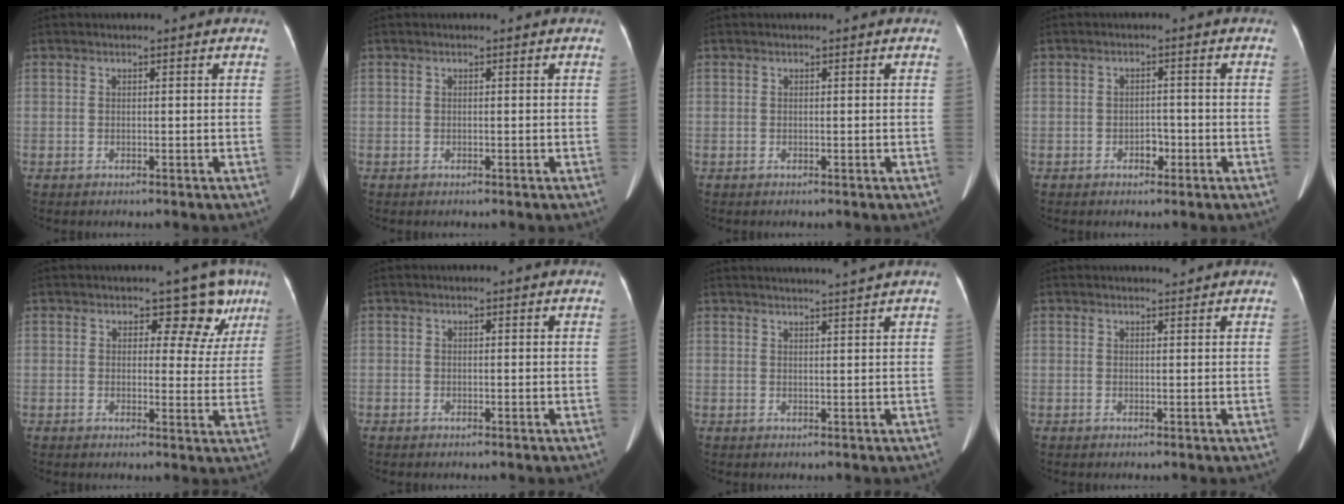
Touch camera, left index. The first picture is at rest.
{"total": 0.0}
{"total": 0.0}
{"total": 2.0, "force": [-1.1, 1.2, 1.1], "torque": [-0.013, 0.006, -0.017]}
{"total": 7.4, "force": [4.7, 4.7, 3.3], "torque": [-0.021, 0.003, 0.038]}
{"total": 0.0}
{"total": 5.0, "force": [4.5, -1.4, 1.7], "torque": [-0.019, 0.004, 0.054]}
{"total": 0.8, "force": [0.7, -0.1, -0.1], "torque": [-0.007, -0.006, 0.012]}